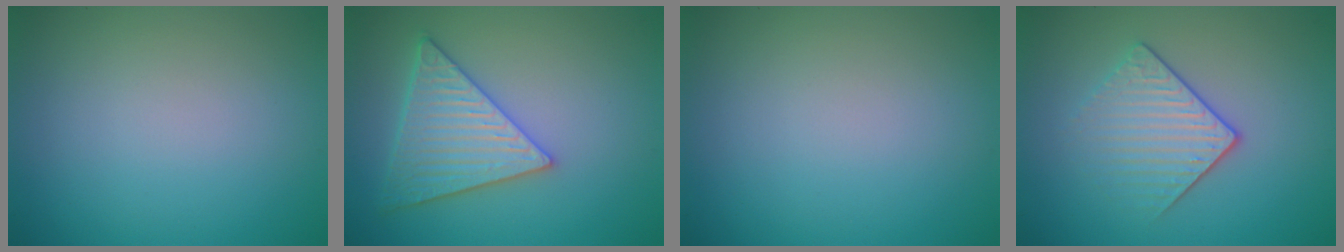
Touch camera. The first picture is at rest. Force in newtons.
{"total": 5.4, "press": 4.9, "slide": 2.4}
{"total": 0.0}
{"total": 3.4, "press": 2.9, "slide": 1.9}